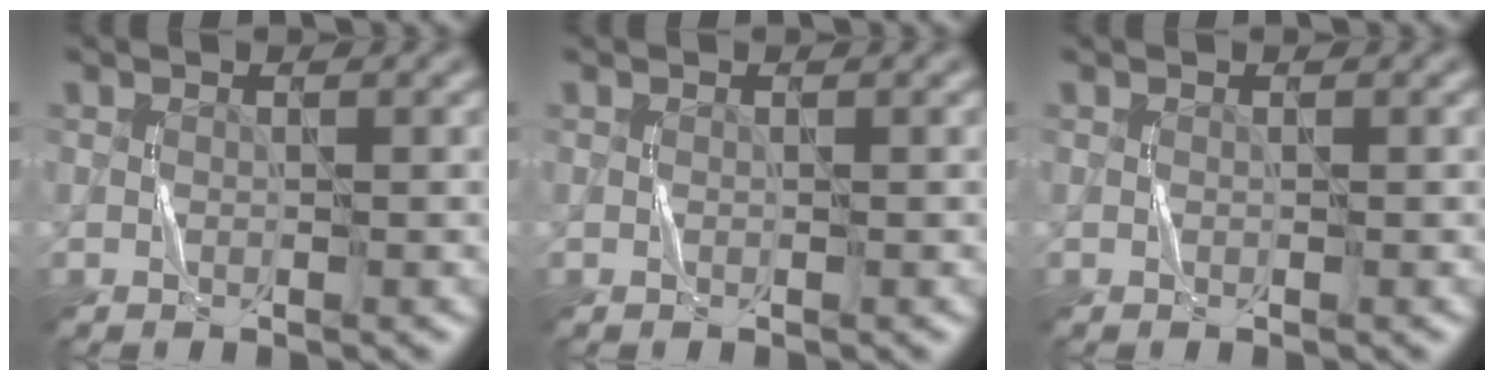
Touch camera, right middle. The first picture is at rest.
{"total": 0.0}
{"total": 0.0}